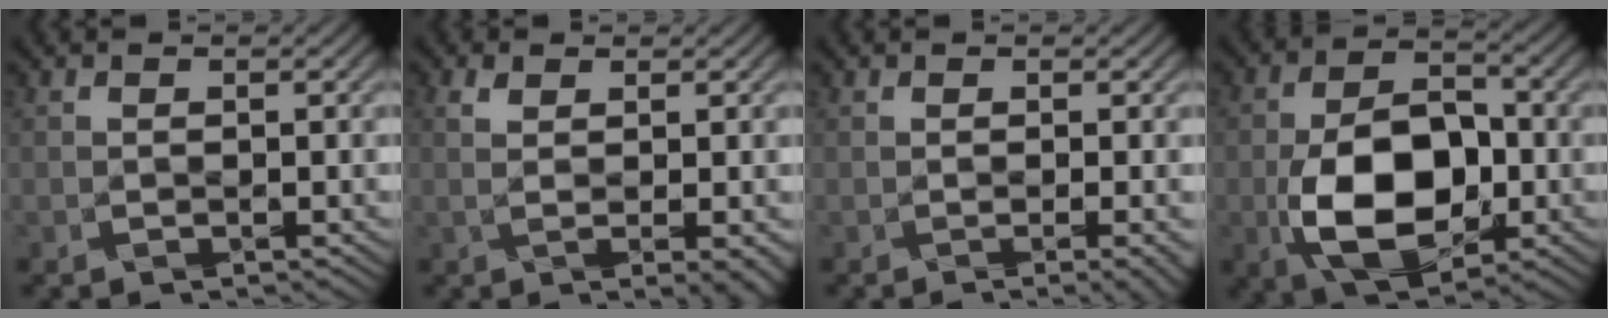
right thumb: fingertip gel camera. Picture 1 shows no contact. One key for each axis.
{"total": 2.8, "fx": 0.6, "fy": 0.3, "fz": 2.7, "tx": -0.054, "ty": 0.005, "tz": 0.013}
{"total": 2.2, "fx": -0.6, "fy": 0.8, "fz": 1.9, "tx": -0.018, "ty": -0.003, "tz": -0.007}
{"total": 11.2, "fx": -2.8, "fy": 6.6, "fz": 8.6, "tx": -0.176, "ty": -0.007, "tz": -0.045}